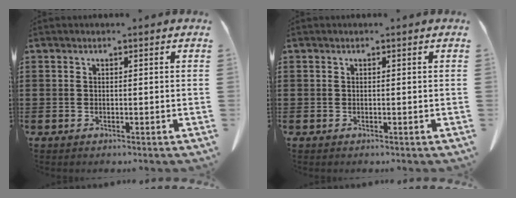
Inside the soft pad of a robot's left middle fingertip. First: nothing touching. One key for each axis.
{"total": 0.0}